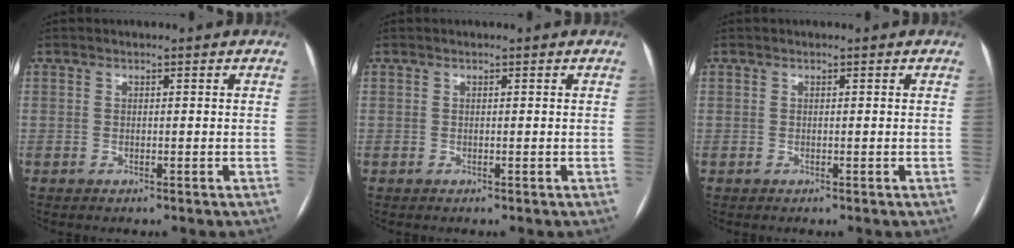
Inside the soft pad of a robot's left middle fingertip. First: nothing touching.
{"total": 0.0}
{"total": 0.0}